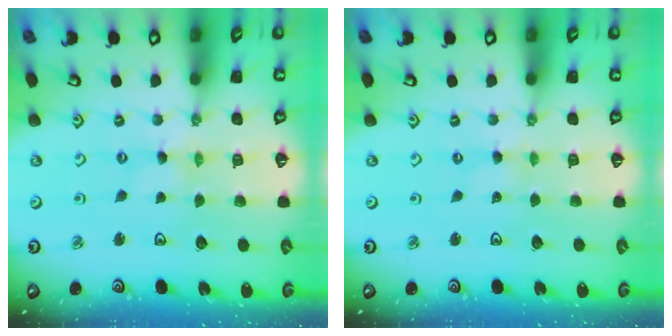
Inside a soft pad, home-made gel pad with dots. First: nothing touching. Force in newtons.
{"total": 0.0}